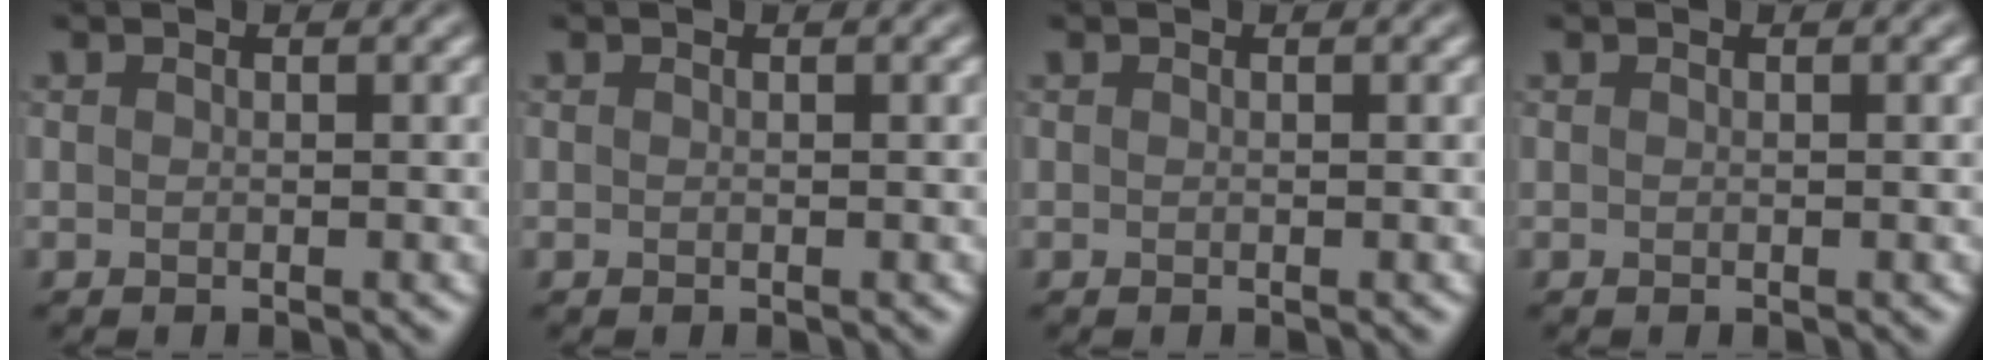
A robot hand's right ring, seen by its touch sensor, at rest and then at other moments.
{"total": 0.0}
{"total": 0.0}
{"total": 0.0}